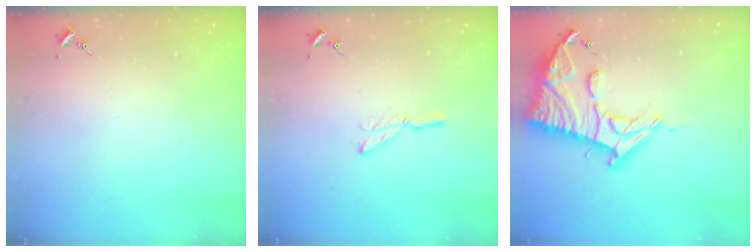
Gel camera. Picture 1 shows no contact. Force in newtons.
{"total": 3.9, "press": 3.8, "slide": 0.4}
{"total": 19.3, "press": 19.3, "slide": 1.6}